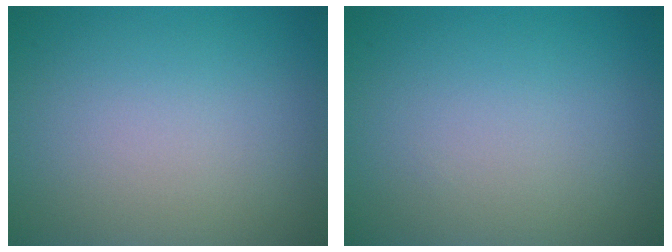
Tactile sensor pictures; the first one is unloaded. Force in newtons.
{"total": 0.0}